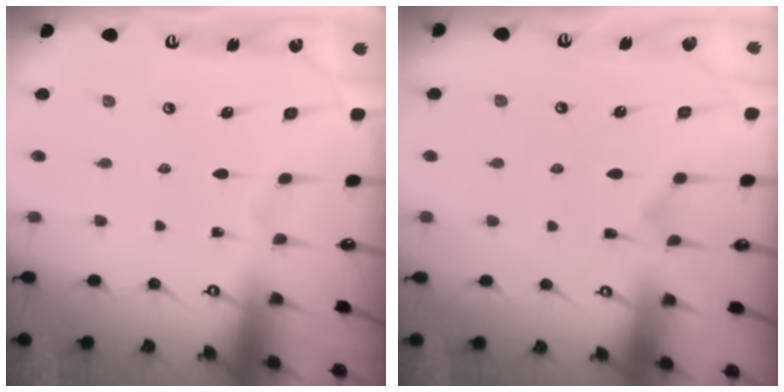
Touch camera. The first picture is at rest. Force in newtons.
{"total": 2.3, "press": 2.0, "slide": 1.1}